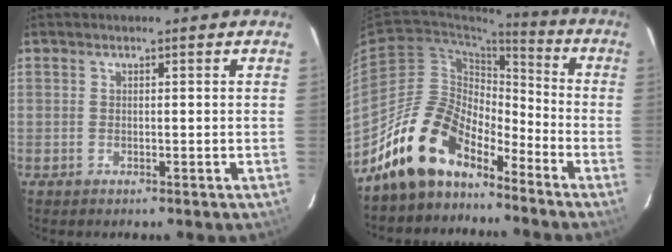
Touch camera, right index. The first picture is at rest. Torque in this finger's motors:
{"motor_torque": [1.08, -1.05, 1.05, 0.21]}